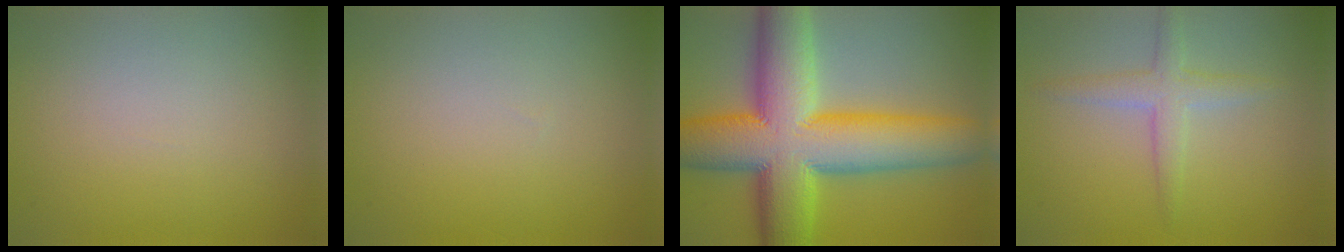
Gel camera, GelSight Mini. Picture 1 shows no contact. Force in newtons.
{"total": 0.0}
{"total": 14.9, "press": 14.9, "slide": 0.5}
{"total": 2.4, "press": 2.4, "slide": 0.2}